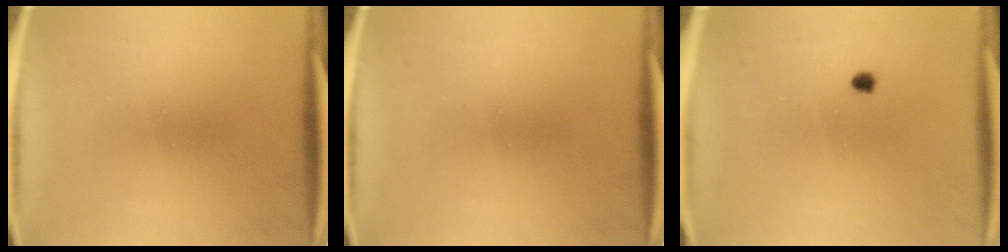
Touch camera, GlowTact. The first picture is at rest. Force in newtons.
{"total": 0.0}
{"total": 0.9}